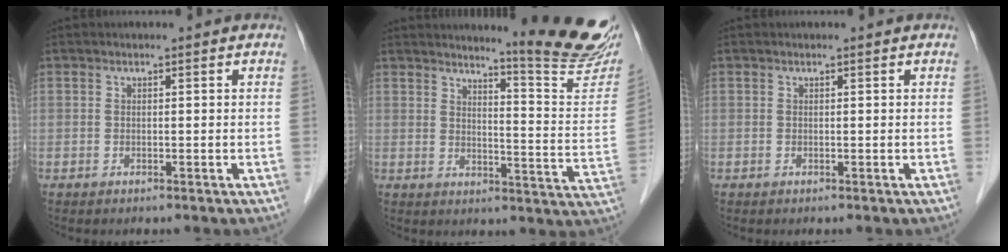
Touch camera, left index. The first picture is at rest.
{"total": 15.1, "force": [13.5, -0.8, 6.6], "torque": [-0.084, -0.094, 0.156]}
{"total": 0.0}